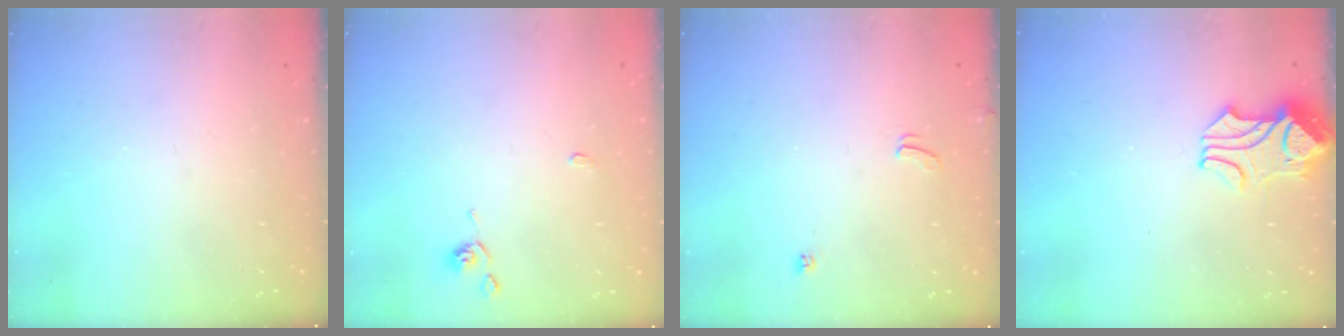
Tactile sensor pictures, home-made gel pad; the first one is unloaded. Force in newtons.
{"total": 0.9, "press": 0.9, "slide": 0.4}
{"total": 2.6, "press": 2.5, "slide": 0.4}
{"total": 2.0, "press": 1.7, "slide": 1.0}